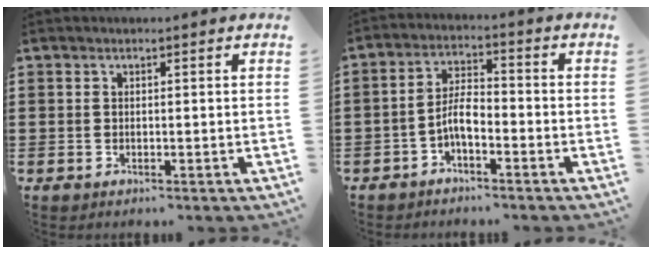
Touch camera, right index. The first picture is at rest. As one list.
[{"total": 4.6, "force": [-2.1, 1.6, 3.8], "torque": [-0.081, 0.007, -0.044]}]